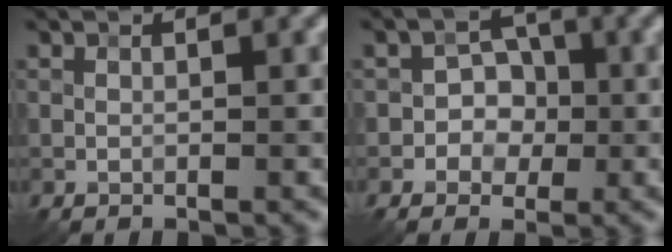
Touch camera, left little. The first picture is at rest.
{"total": 2.9, "force": [-0.6, 2.6, 1.1], "torque": [0.012, 0.002, -0.029]}